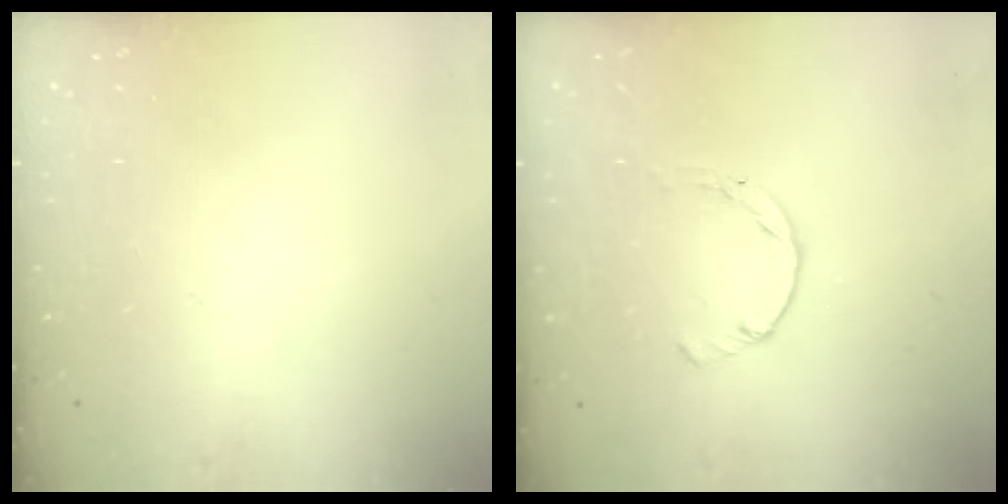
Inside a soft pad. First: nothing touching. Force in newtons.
{"total": 0.0}